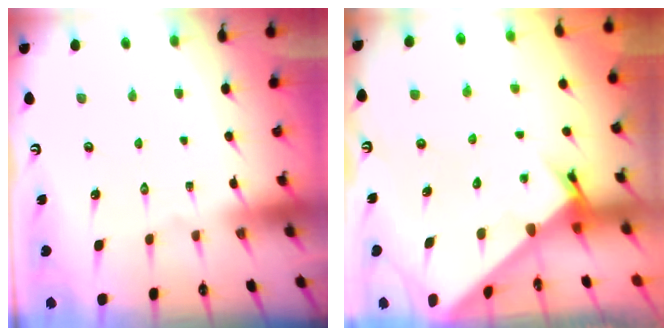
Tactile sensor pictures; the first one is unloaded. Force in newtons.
{"total": 3.8, "press": 3.8, "slide": 0.3}